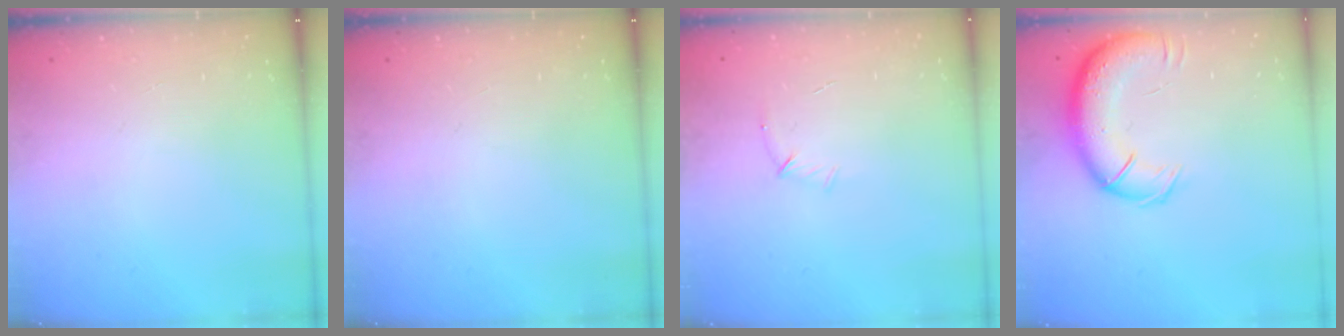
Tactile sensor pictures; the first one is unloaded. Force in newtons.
{"total": 0.0}
{"total": 4.9, "press": 4.7, "slide": 1.2}
{"total": 13.8, "press": 13.3, "slide": 3.7}